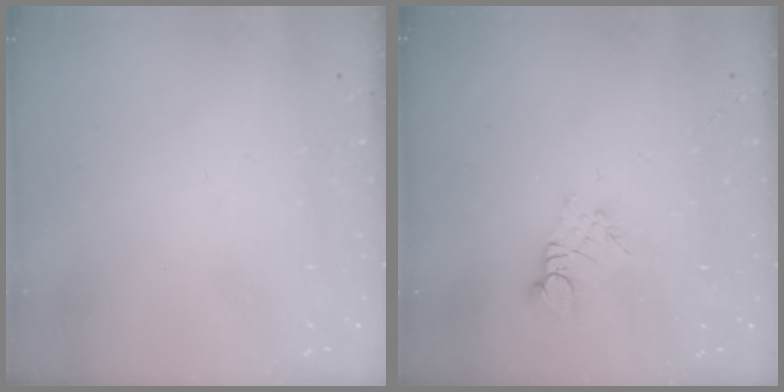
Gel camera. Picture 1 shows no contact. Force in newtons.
{"total": 2.3, "press": 2.3, "slide": 0.2}